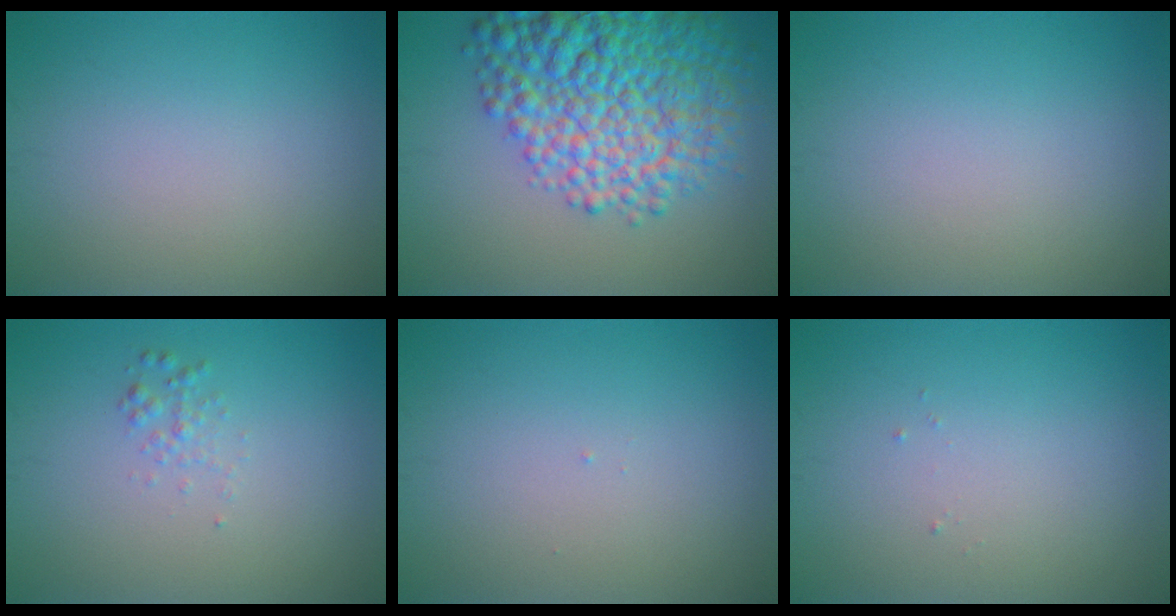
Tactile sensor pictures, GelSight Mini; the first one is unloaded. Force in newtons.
{"total": 11.3, "press": 11.2, "slide": 0.4}
{"total": 0.0}
{"total": 1.0, "press": 1.0, "slide": 0.0}
{"total": 0.0}
{"total": 0.0}